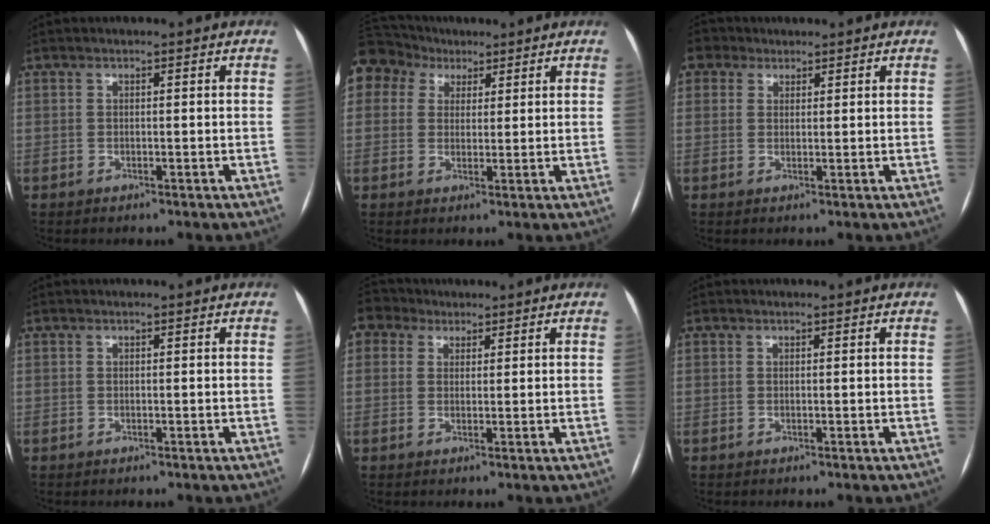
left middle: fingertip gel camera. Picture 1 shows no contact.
{"total": 10.0, "force": [5.4, 8.0, 2.6], "torque": [-0.072, 0.053, 0.103]}
{"total": 3.3, "force": [2.1, 2.5, 0.3], "torque": [-0.006, 0.022, 0.035]}
{"total": 0.0}
{"total": 4.1, "force": [2.8, 2.9, 0.4], "torque": [-0.015, 0.027, 0.052]}
{"total": 0.0}